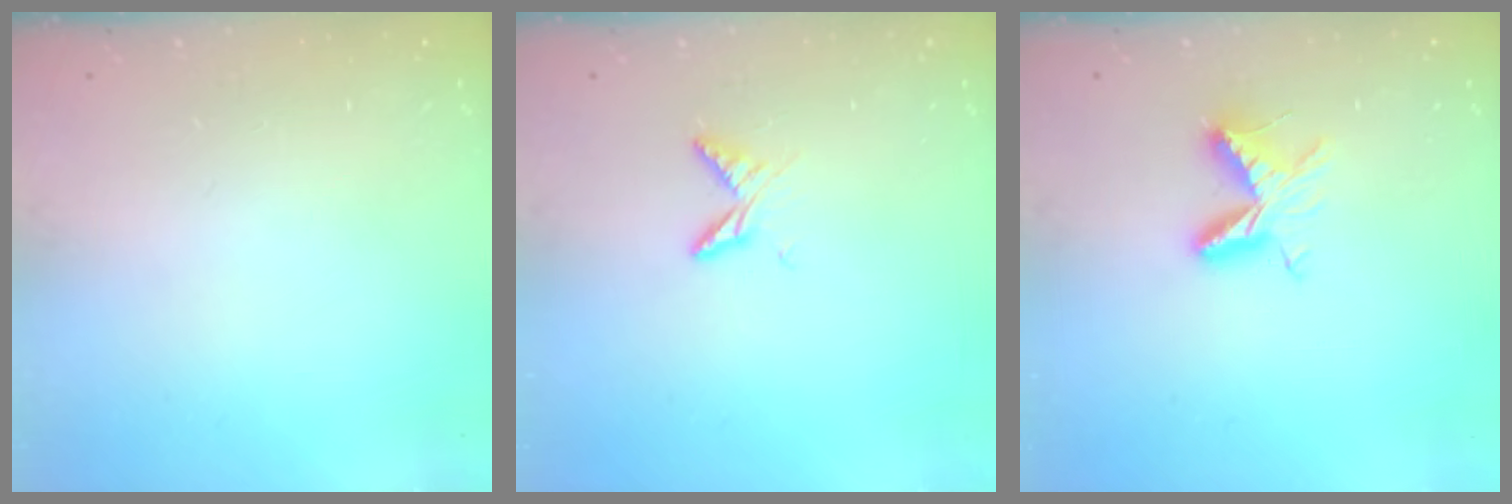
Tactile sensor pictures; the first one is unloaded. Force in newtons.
{"total": 5.8, "press": 5.8, "slide": 0.6}
{"total": 7.0, "press": 7.0, "slide": 0.5}